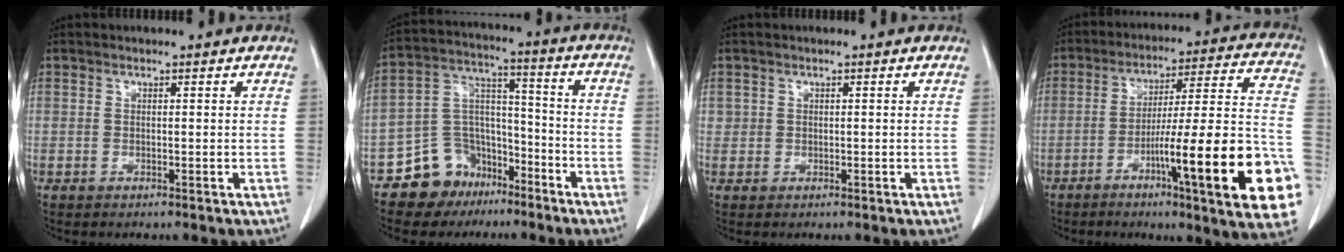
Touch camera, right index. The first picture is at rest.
{"total": 10.7, "force": [-7.3, 7.6, 2.1], "torque": [-0.043, 0.058, -0.123]}
{"total": 0.9, "force": [0.2, 0.9, 0.1], "torque": [0.009, 0.003, 0.001]}
{"total": 24.1, "force": [-8.6, 1.2, 22.5], "torque": [-0.245, 0.002, -0.123]}